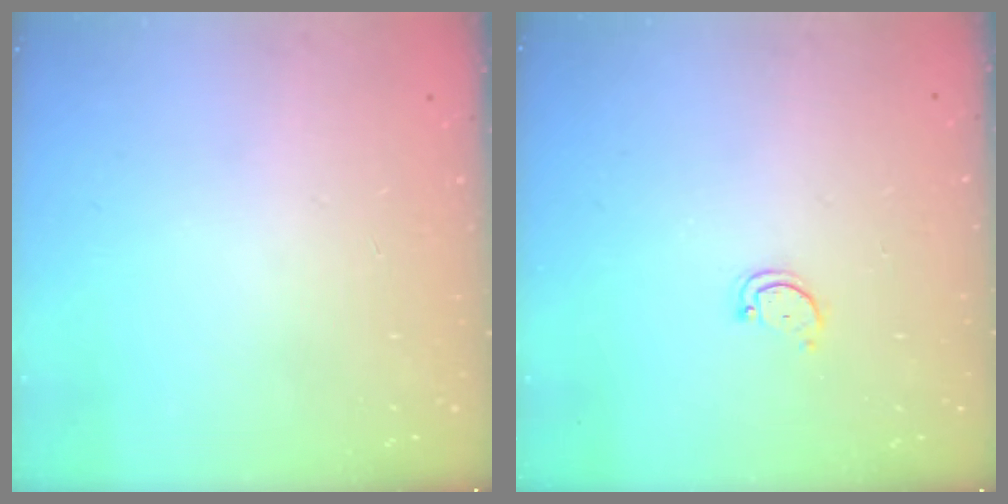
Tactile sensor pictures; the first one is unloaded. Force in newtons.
{"total": 2.9, "press": 2.9, "slide": 0.4}